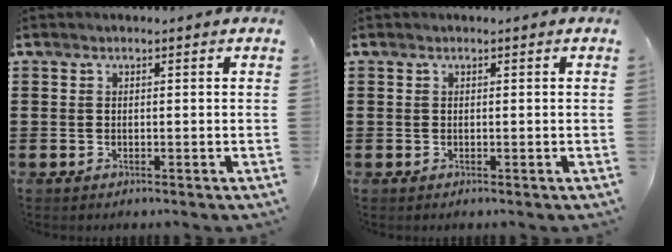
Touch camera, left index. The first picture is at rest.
{"total": 0.0}